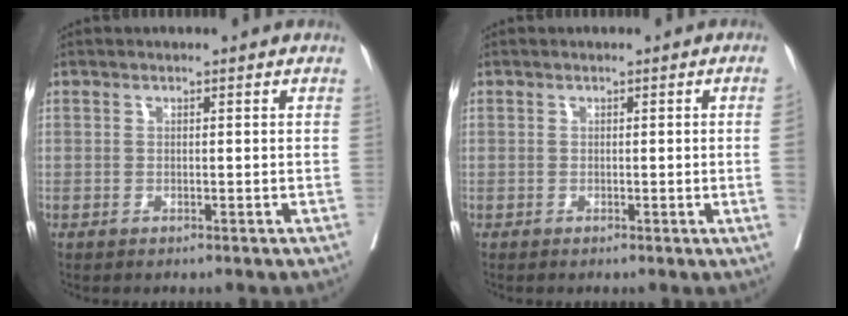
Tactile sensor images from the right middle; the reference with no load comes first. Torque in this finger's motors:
{"motor_torque": [0.36, -0.36, -0.54, -0.07]}